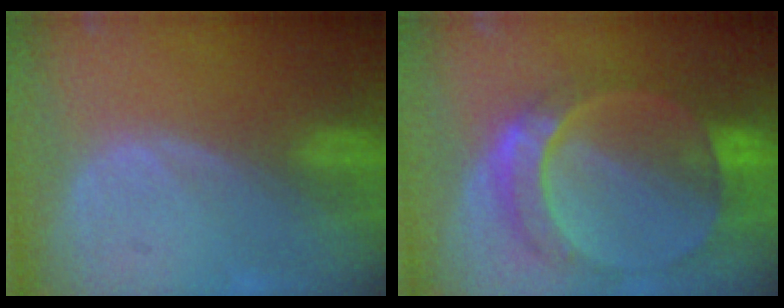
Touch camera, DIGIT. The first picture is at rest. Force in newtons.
{"total": 9.4, "press": 8.3, "slide": 4.5}